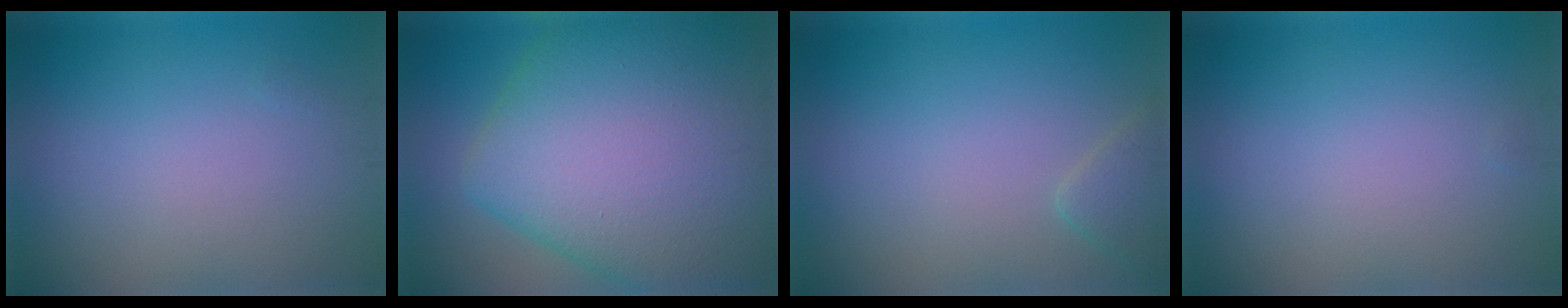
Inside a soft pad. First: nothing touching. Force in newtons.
{"total": 16.8, "press": 16.8, "slide": 0.5}
{"total": 1.9, "press": 1.9, "slide": 0.1}
{"total": 0.0}